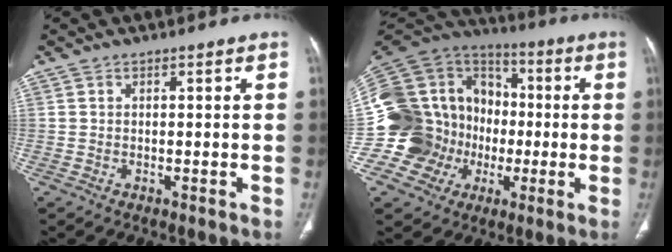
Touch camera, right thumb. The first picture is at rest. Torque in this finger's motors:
{"motor_torque": [1.89, 1.70, 0.85, -0.68, 0.29]}